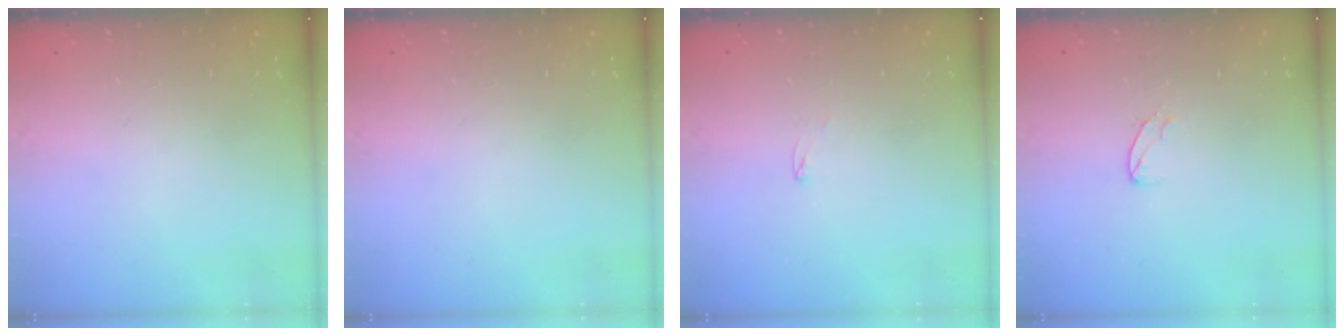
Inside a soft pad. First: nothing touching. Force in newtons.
{"total": 0.0}
{"total": 2.6, "press": 2.6, "slide": 0.2}
{"total": 5.4, "press": 5.4, "slide": 0.4}